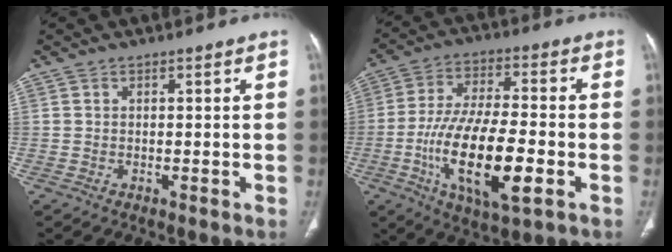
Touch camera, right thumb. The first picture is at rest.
{"total": 18.2, "force": [-5.1, 6.4, 16.3], "torque": [-0.306, 0.007, -0.085]}